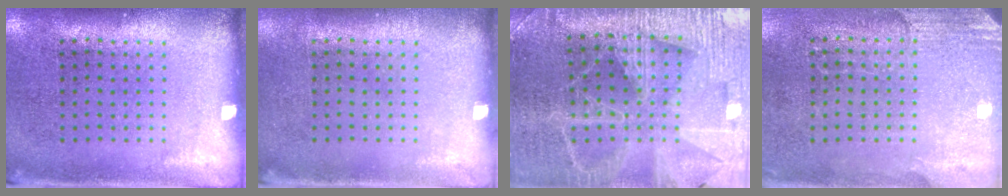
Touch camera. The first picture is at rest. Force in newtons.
{"total": 0.0}
{"total": 3.6, "press": 3.5, "slide": 0.7}
{"total": 2.6, "press": 2.3, "slide": 1.2}